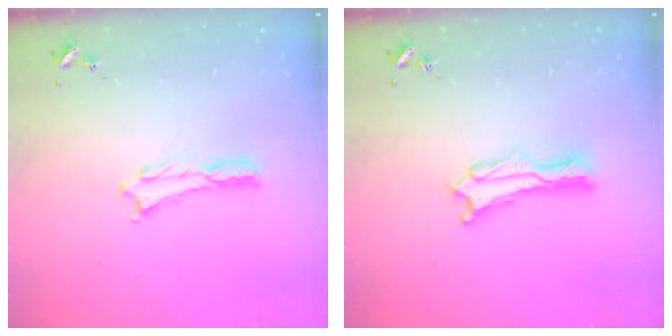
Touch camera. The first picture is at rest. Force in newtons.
{"total": 1.1, "press": 1.1, "slide": 0.2}